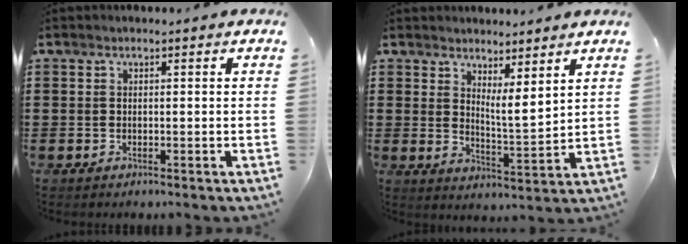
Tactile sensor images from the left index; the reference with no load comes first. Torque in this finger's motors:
{"motor_torque": [0.22, 0.11, -0.03, 0.00]}